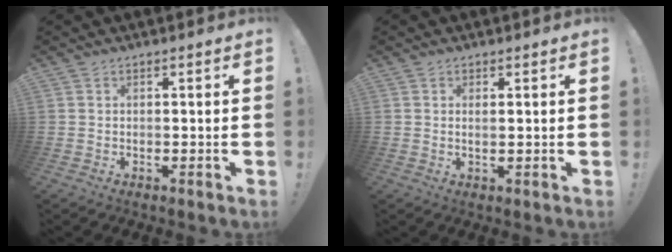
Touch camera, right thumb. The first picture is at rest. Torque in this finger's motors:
{"motor_torque": [-0.07, -0.29, -0.04, -0.08, -0.04]}